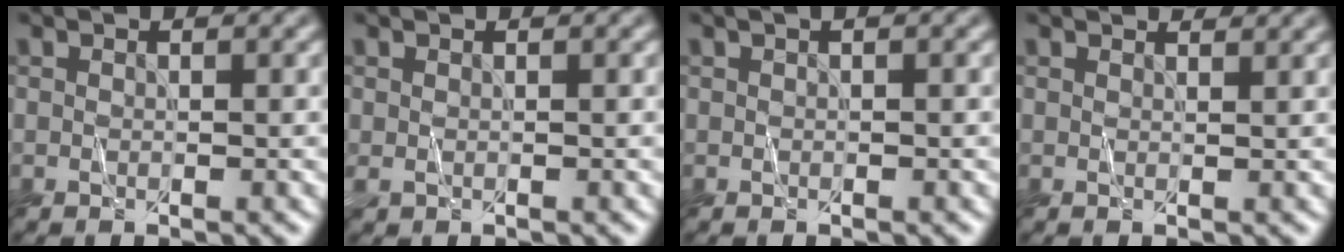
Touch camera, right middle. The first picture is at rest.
{"total": 0.5, "force": [0.3, 0.3, 0.4], "torque": [-0.010, -0.001, 0.007]}
{"total": 1.0, "force": [0.5, 0.3, 0.8], "torque": [-0.008, -0.006, 0.003]}
{"total": 1.6, "force": [1.6, 0.3, 0.3], "torque": [-0.005, 0.000, 0.015]}